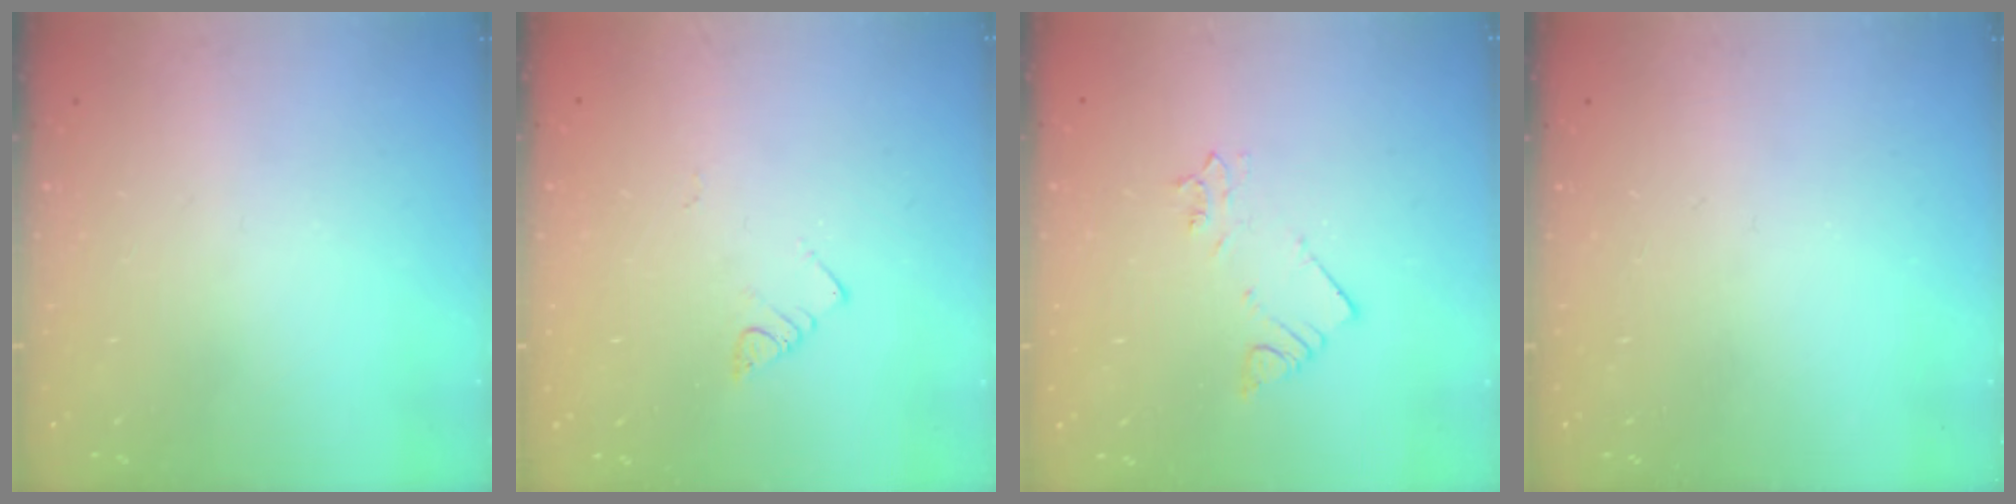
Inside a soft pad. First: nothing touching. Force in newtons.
{"total": 2.7, "press": 2.7, "slide": 0.4}
{"total": 2.1, "press": 2.1, "slide": 0.0}
{"total": 0.0}